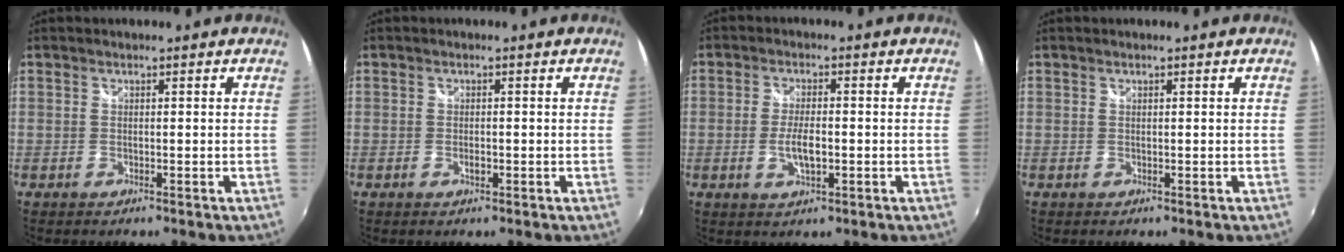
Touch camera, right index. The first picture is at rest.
{"total": 1.2, "force": [-0.4, 0.7, 0.9], "torque": [-0.016, -0.001, -0.008]}
{"total": 4.7, "force": [-1.1, 1.7, 4.3], "torque": [-0.086, -0.004, -0.019]}
{"total": 0.0}